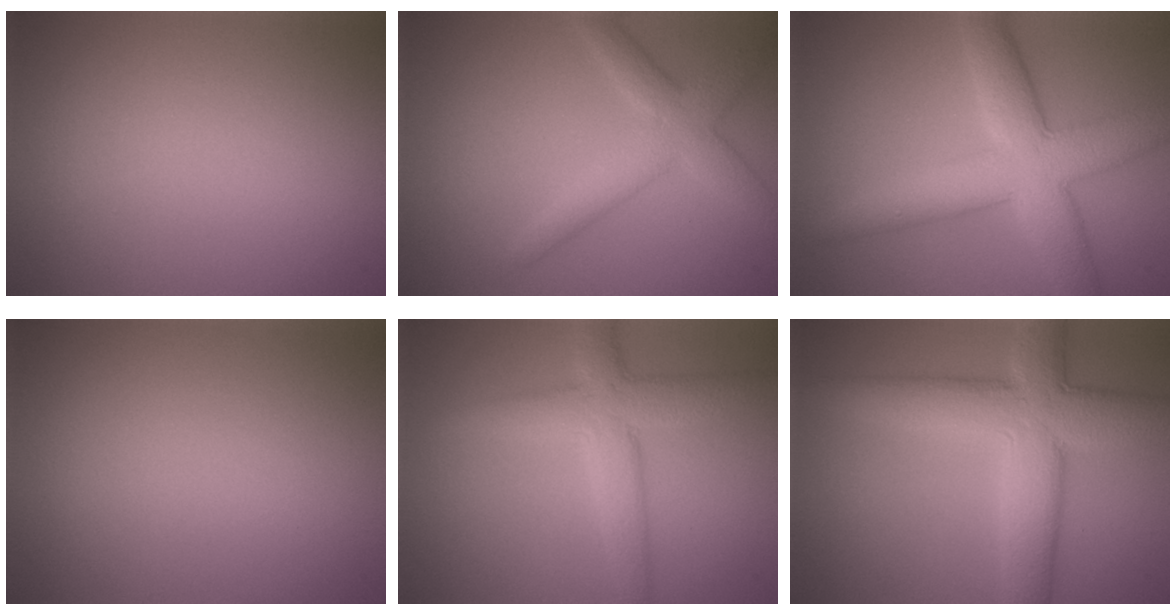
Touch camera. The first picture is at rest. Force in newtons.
{"total": 3.8, "press": 3.8, "slide": 0.1}
{"total": 7.6, "press": 7.6, "slide": 0.1}
{"total": 0.0}
{"total": 4.8, "press": 4.8, "slide": 0.1}
{"total": 8.3, "press": 8.3, "slide": 0.8}